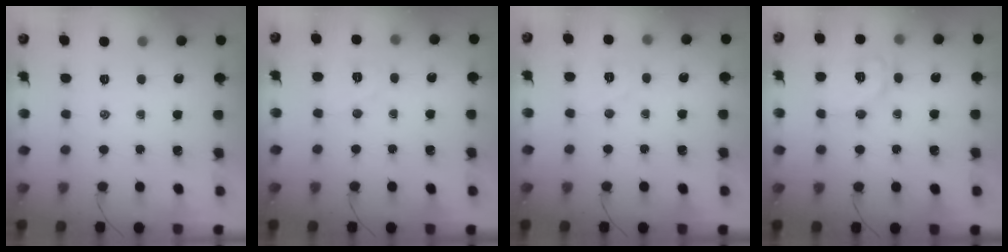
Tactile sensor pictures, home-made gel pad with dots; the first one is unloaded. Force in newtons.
{"total": 4.7, "press": 4.6, "slide": 1.1}
{"total": 4.7, "press": 4.6, "slide": 1.1}
{"total": 10.9, "press": 10.8, "slide": 1.1}